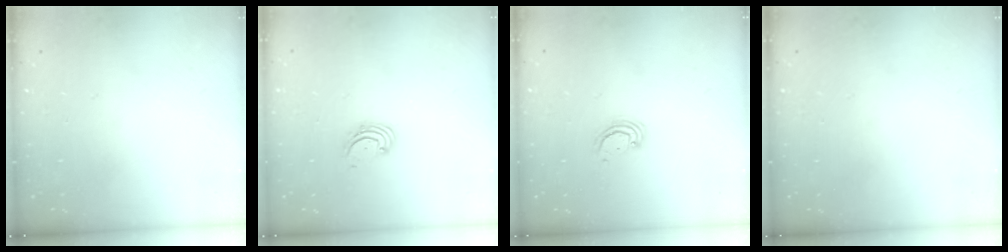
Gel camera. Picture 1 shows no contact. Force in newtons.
{"total": 1.9, "press": 1.8, "slide": 0.2}
{"total": 2.9, "press": 2.8, "slide": 0.3}
{"total": 0.0}